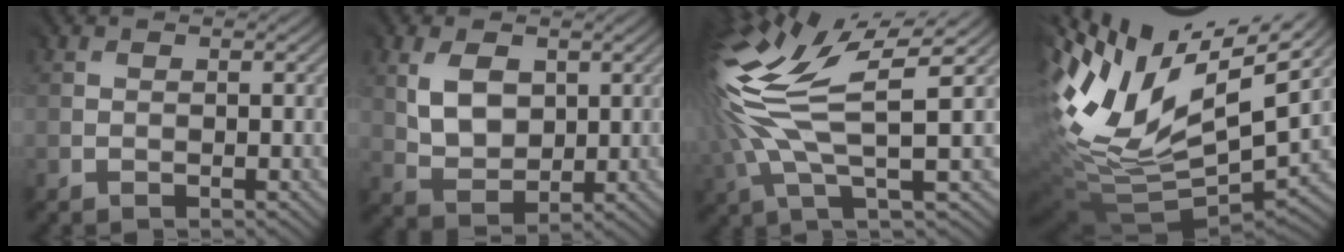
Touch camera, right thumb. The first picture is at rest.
{"total": 6.0, "force": [2.0, 4.1, 3.8], "torque": [-0.091, 0.000, 0.045]}
{"total": 12.1, "force": [2.6, 4.2, 11.1], "torque": [-0.260, 0.011, 0.056]}
{"total": 14.9, "force": [5.6, 7.0, 11.9], "torque": [-0.274, 0.000, 0.129]}